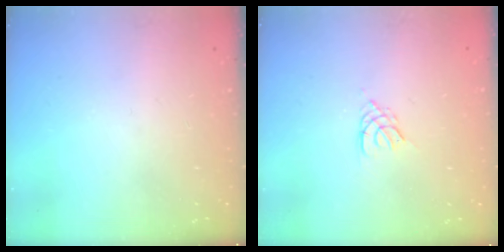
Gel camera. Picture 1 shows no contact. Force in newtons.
{"total": 2.6, "press": 2.5, "slide": 0.5}